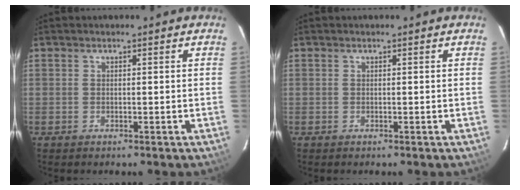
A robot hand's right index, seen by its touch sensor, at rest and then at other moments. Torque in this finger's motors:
{"motor_torque": [0.00, 0.00, 0.00, 0.00]}